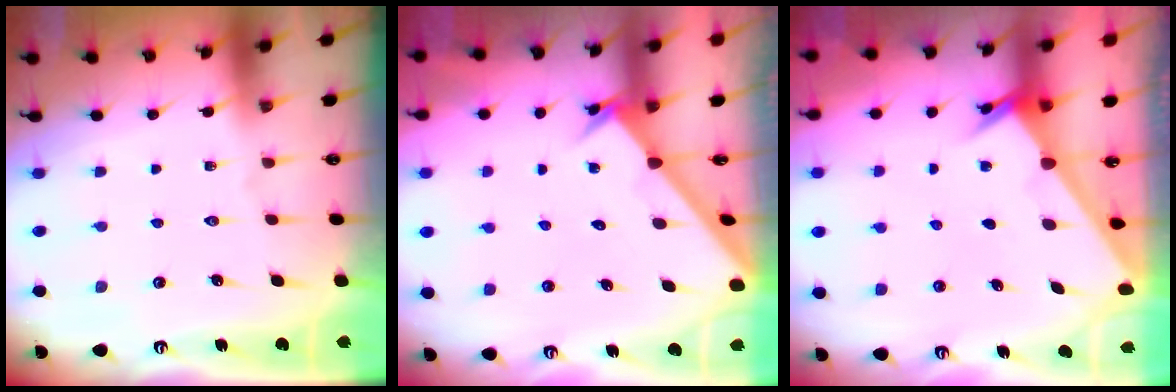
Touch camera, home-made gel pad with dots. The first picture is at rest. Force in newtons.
{"total": 2.2, "press": 2.2, "slide": 0.2}
{"total": 2.1, "press": 2.1, "slide": 0.3}